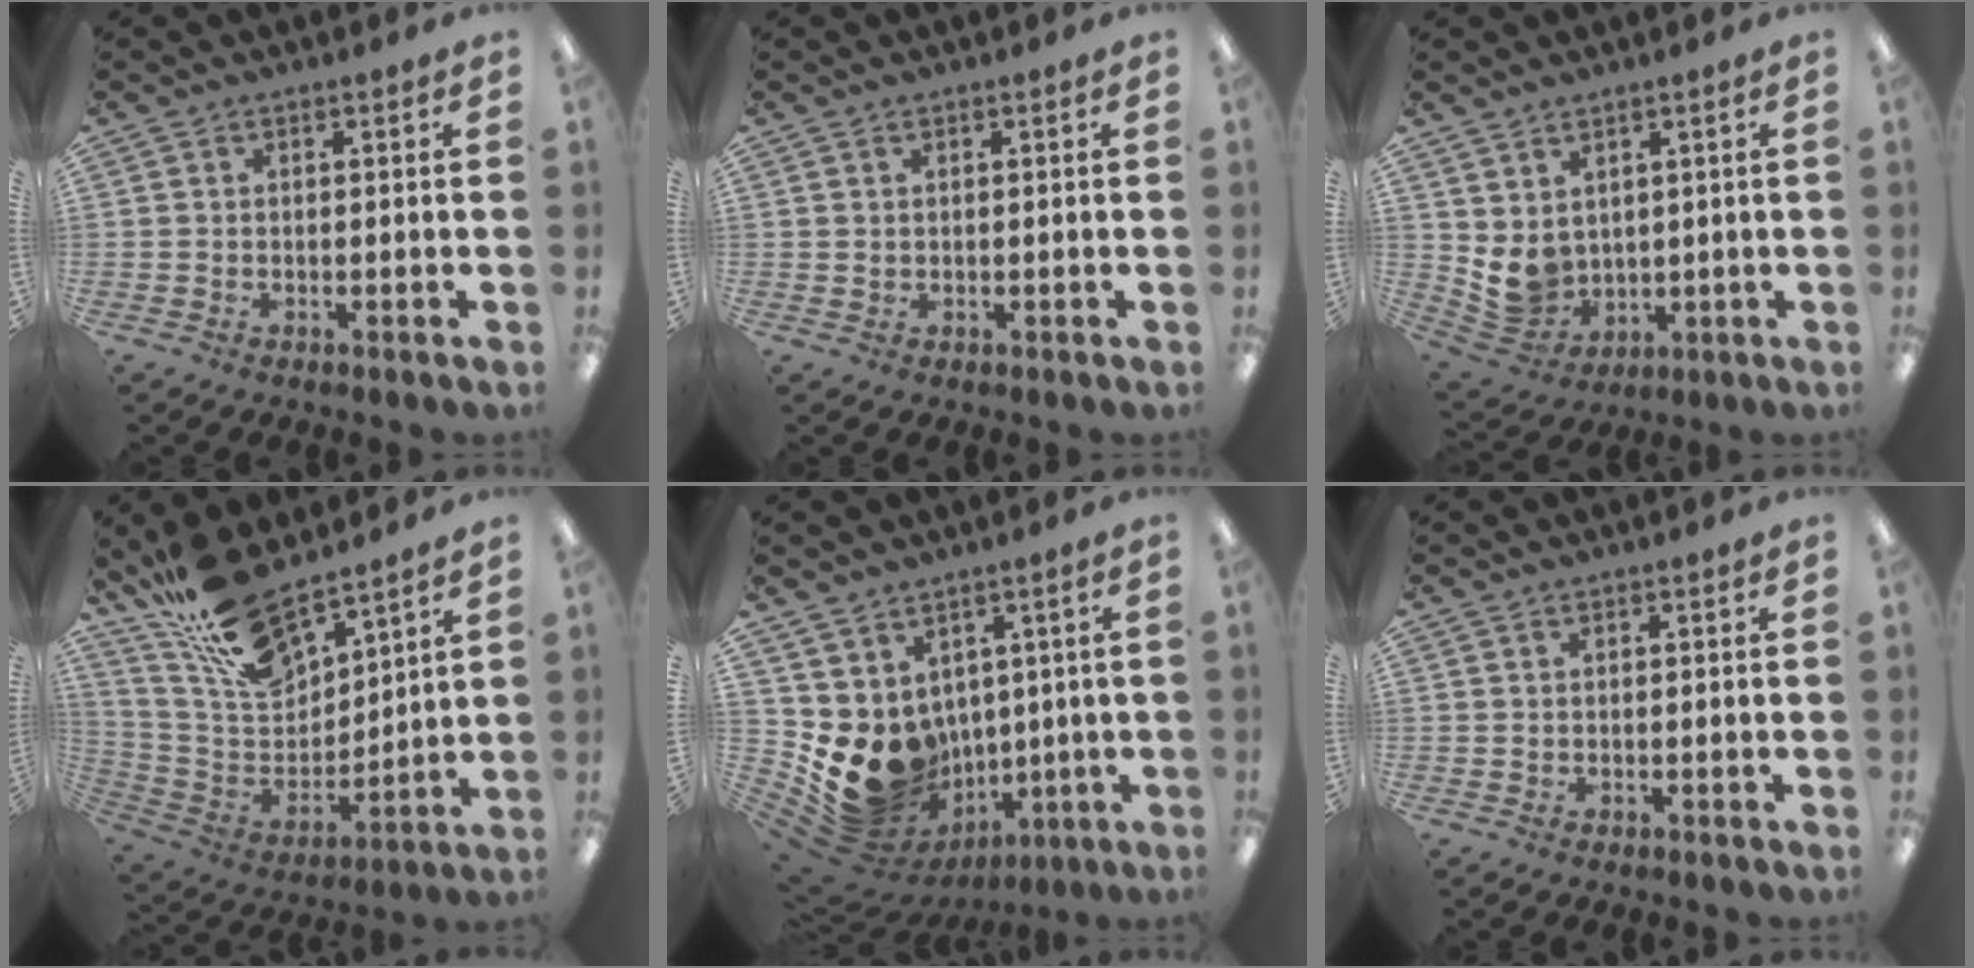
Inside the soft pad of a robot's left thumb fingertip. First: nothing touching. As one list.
[{"total": 0.6, "force": [0.5, 0.3, 0.2], "torque": [-0.004, 0.001, 0.009]}, {"total": 6.5, "force": [2.8, 5.3, 2.3], "torque": [-0.064, -0.020, 0.062]}, {"total": 18.3, "force": [15.2, 6.2, 8.0], "torque": [-0.185, -0.083, 0.279]}, {"total": 13.9, "force": [-0.6, 12.2, 6.7], "torque": [-0.140, -0.031, 0.004]}, {"total": 0.0}]